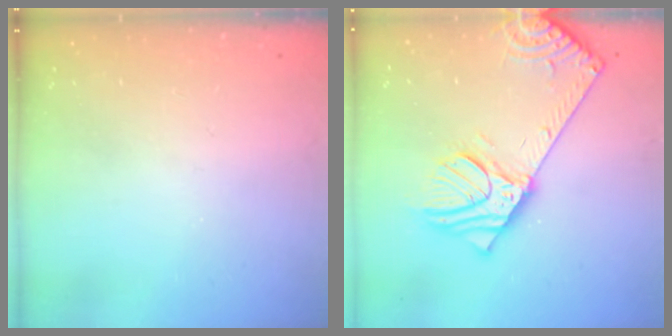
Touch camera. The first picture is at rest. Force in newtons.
{"total": 18.3, "press": 17.9, "slide": 3.8}